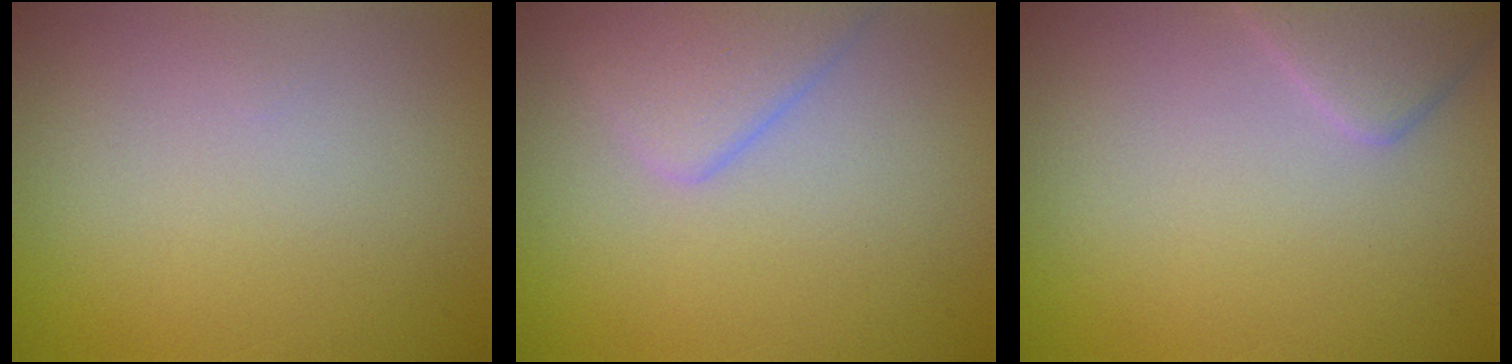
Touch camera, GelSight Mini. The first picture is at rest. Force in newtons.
{"total": 3.1, "press": 3.1, "slide": 0.0}
{"total": 2.7, "press": 2.7, "slide": 0.2}